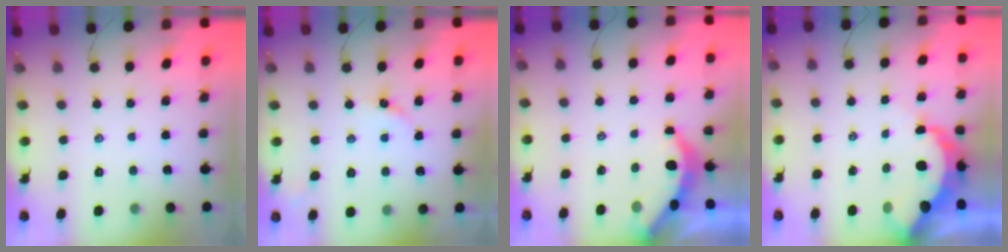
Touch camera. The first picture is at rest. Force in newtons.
{"total": 2.6, "press": 2.6, "slide": 0.3}
{"total": 3.8, "press": 3.7, "slide": 0.5}
{"total": 8.9, "press": 8.9, "slide": 0.9}